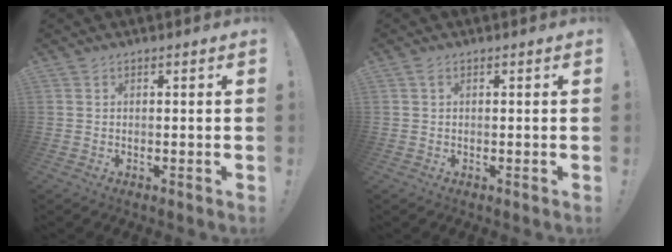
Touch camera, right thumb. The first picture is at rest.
{"total": 0.6, "force": [0.1, 0.2, 0.5], "torque": [-0.008, 0.000, 0.001]}